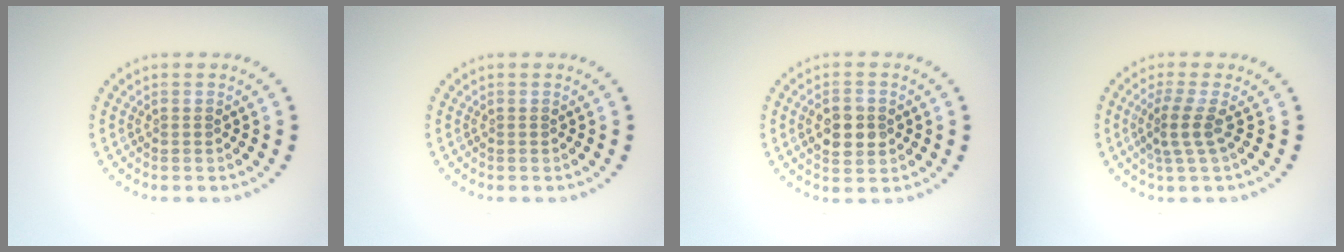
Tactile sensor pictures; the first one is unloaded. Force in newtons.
{"total": 0.0}
{"total": 3.4, "press": 3.4, "slide": 0.1}
{"total": 2.5, "press": 1.8, "slide": 1.7}